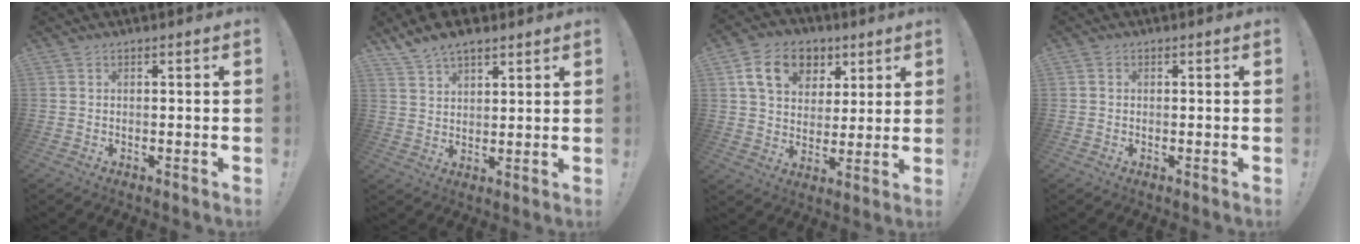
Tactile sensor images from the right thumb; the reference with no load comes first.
{"total": 6.9, "force": [5.4, 3.1, 2.9], "torque": [-0.045, -0.029, 0.101]}
{"total": 15.1, "force": [6.8, 11.1, 7.5], "torque": [-0.112, -0.023, 0.130]}
{"total": 0.8, "force": [-0.1, 0.7, 0.1], "torque": [-0.004, 0.004, -0.002]}